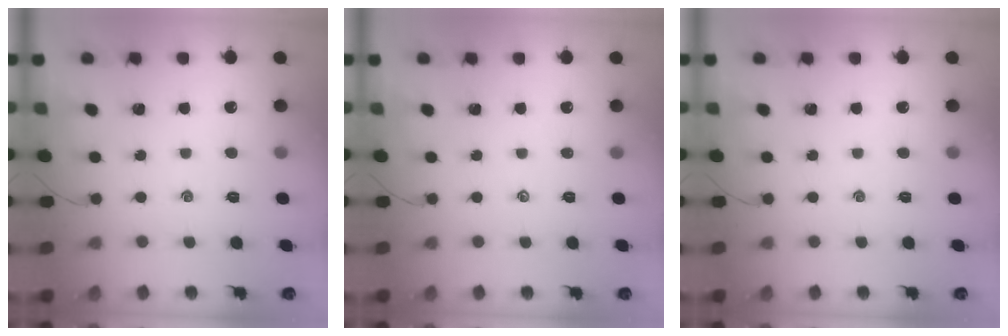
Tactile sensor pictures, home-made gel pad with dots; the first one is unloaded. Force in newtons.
{"total": 0.0}
{"total": 0.0}